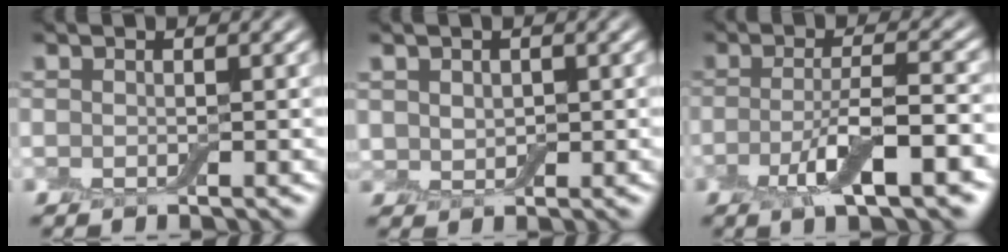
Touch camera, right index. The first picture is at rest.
{"total": 1.7, "force": [0.6, 1.3, 0.8], "torque": [-0.017, -0.003, 0.015]}
{"total": 6.0, "force": [-2.3, 1.2, 5.4], "torque": [-0.101, 0.000, -0.042]}